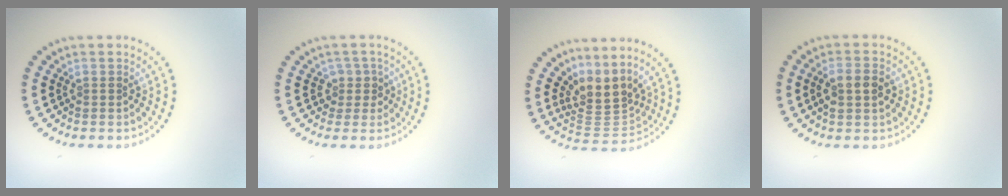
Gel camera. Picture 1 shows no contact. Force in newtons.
{"total": 1.8, "press": 1.4, "slide": 1.2}
{"total": 3.9, "press": 2.5, "slide": 2.9}
{"total": 2.6, "press": 2.6, "slide": 0.4}